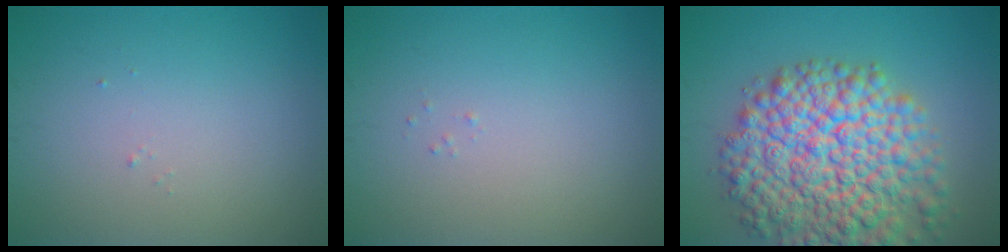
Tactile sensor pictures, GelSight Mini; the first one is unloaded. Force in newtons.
{"total": 0.0}
{"total": 11.8, "press": 11.7, "slide": 0.6}